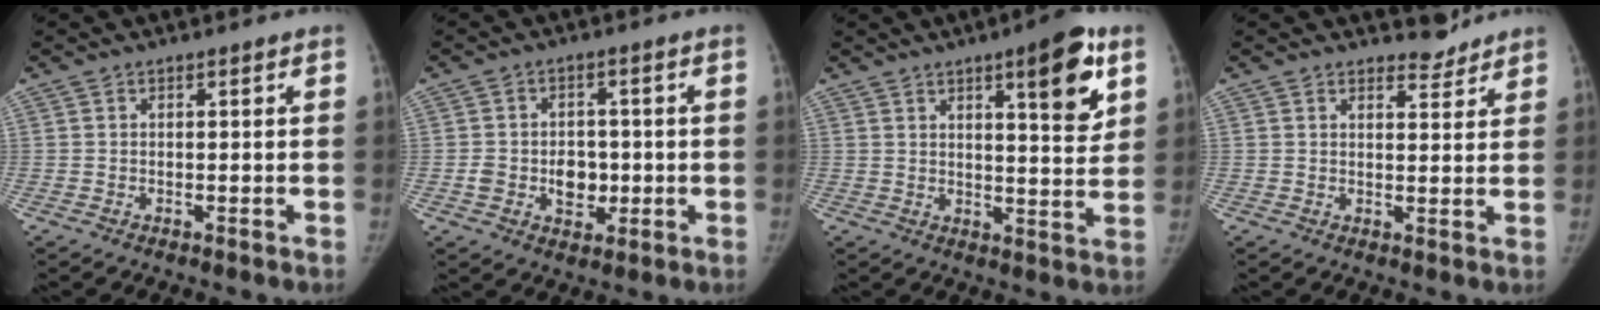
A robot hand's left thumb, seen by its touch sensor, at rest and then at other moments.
{"total": 6.5, "force": [-1.1, 4.9, 4.1], "torque": [-0.035, 0.007, -0.011]}
{"total": 11.5, "force": [5.7, 2.9, 9.6], "torque": [-0.110, -0.029, 0.076]}
{"total": 3.1, "force": [3.0, 0.9, -0.1], "torque": [0.014, -0.028, 0.040]}